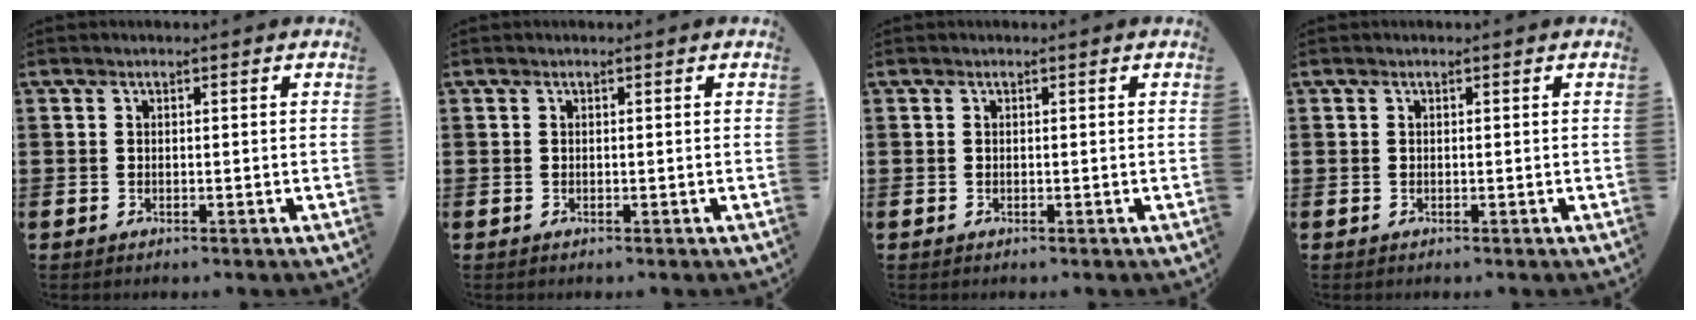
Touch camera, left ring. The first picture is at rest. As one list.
[{"total": 0.0}, {"total": 0.0}, {"total": 0.0}]